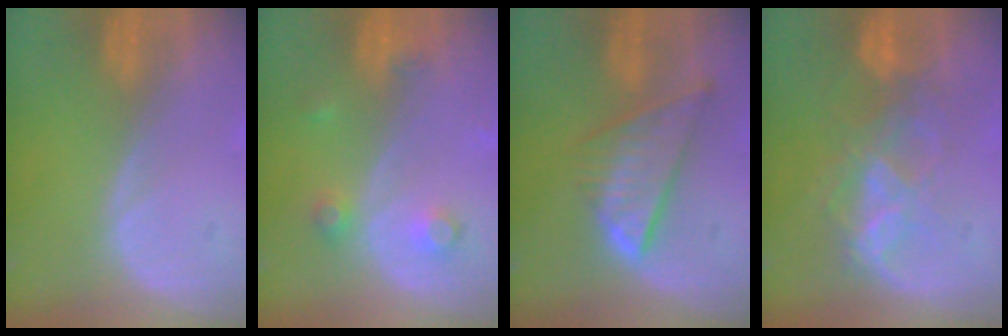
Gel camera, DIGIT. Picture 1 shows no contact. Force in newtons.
{"total": 3.7, "press": 3.5, "slide": 1.4}
{"total": 8.6, "press": 7.3, "slide": 4.4}
{"total": 7.3, "press": 6.8, "slide": 2.6}